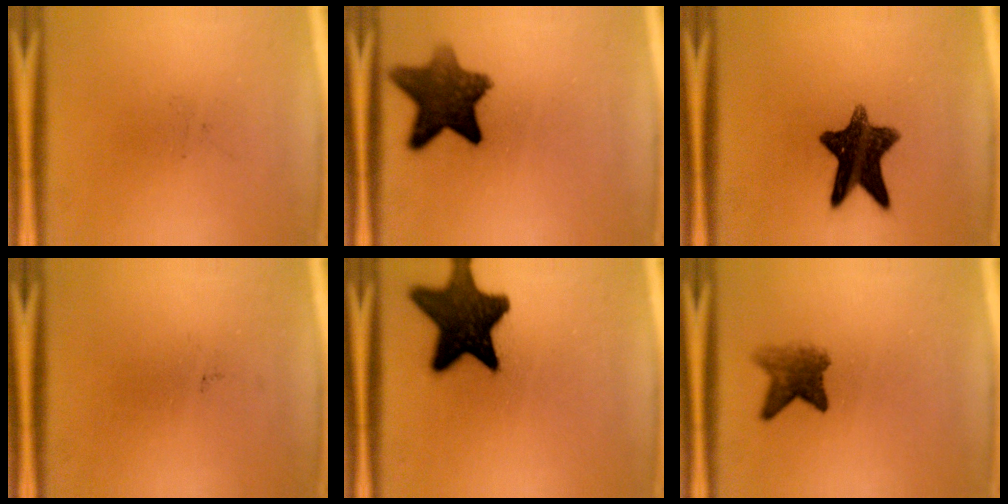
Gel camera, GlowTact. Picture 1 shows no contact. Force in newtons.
{"total": 10.4}
{"total": 11.8}
{"total": 0.0}
{"total": 15.6}
{"total": 4.1}